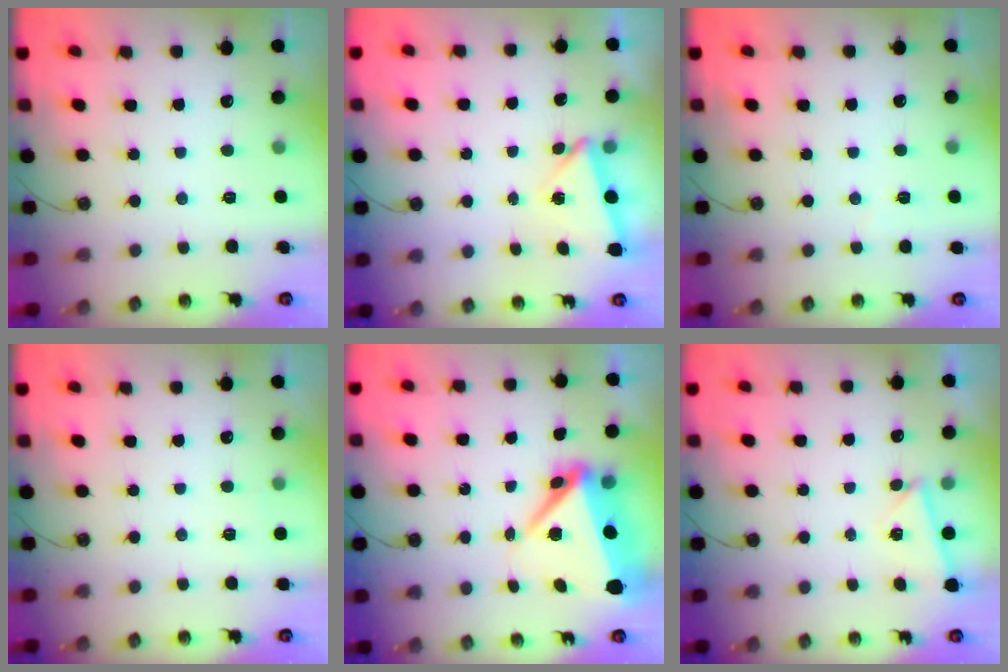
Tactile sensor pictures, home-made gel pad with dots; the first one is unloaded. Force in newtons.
{"total": 2.9, "press": 2.6, "slide": 1.2}
{"total": 1.5, "press": 1.5, "slide": 0.5}
{"total": 2.2, "press": 2.1, "slide": 0.2}
{"total": 9.0, "press": 8.7, "slide": 2.2}
{"total": 3.1, "press": 2.1, "slide": 2.3}